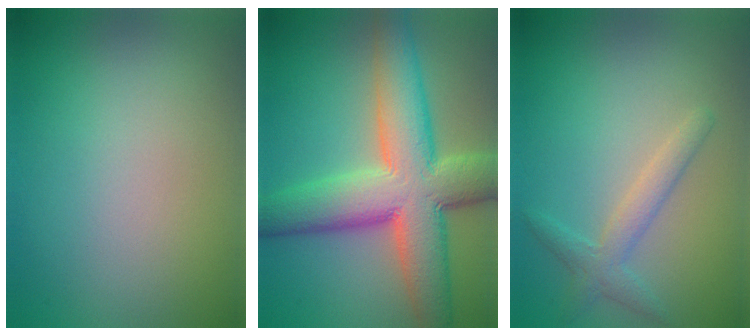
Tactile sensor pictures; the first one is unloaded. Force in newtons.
{"total": 11.2, "press": 11.2, "slide": 0.5}
{"total": 2.4, "press": 2.4, "slide": 0.0}